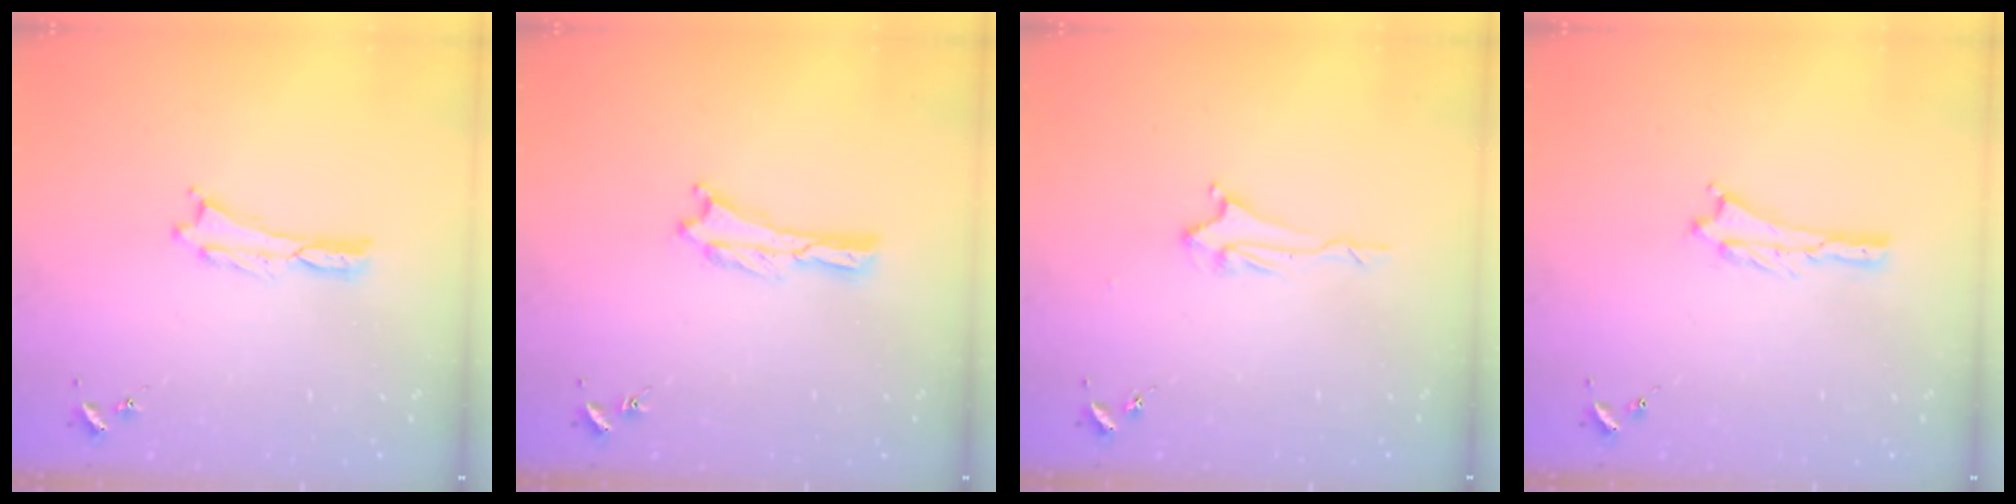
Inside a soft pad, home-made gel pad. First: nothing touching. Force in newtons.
{"total": 0.0}
{"total": 2.0, "press": 2.0, "slide": 0.4}
{"total": 0.9, "press": 0.9, "slide": 0.2}